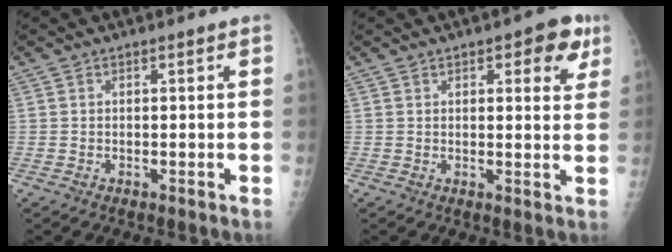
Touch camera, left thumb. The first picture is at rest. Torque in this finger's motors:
{"motor_torque": [-0.04, 0.14, -0.01, -0.12, 0.06]}